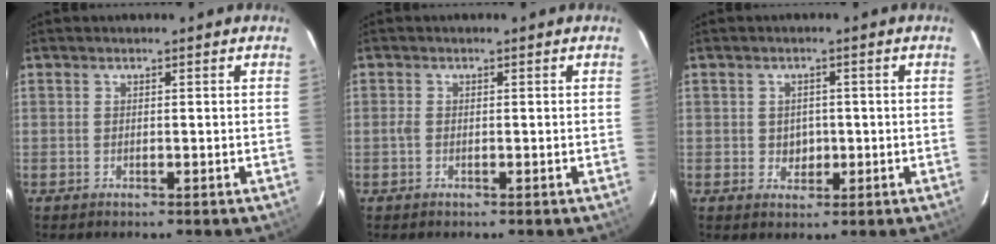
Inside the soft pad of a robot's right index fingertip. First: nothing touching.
{"total": 1.0, "force": [-0.2, 0.6, 0.7], "torque": [-0.016, 0.001, -0.007]}
{"total": 3.0, "force": [-0.2, 2.7, 1.1], "torque": [-0.018, 0.007, 0.003]}